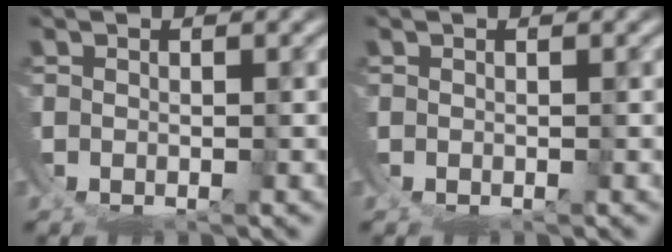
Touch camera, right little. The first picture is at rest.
{"total": 0.0}